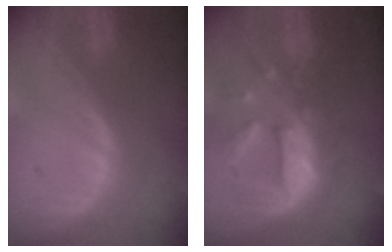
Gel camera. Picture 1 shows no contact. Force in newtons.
{"total": 10.3, "press": 9.3, "slide": 4.4}